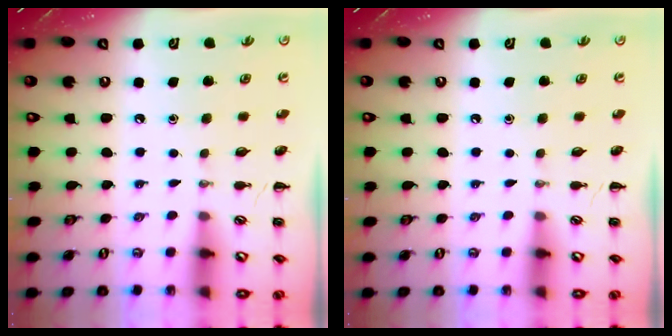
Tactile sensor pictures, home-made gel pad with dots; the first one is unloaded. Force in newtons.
{"total": 0.0}